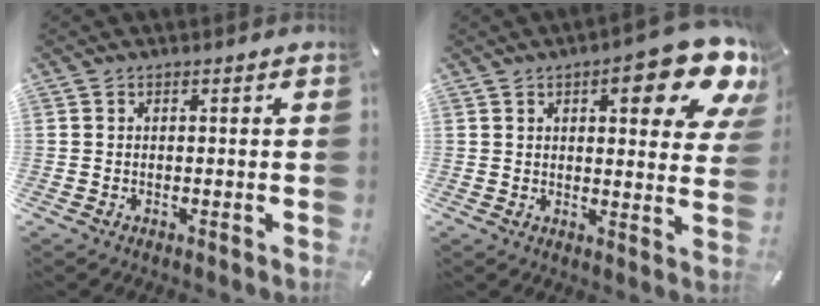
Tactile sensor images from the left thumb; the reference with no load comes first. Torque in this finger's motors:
{"motor_torque": [2.50, 2.51, 1.40, -1.36, 0.09]}